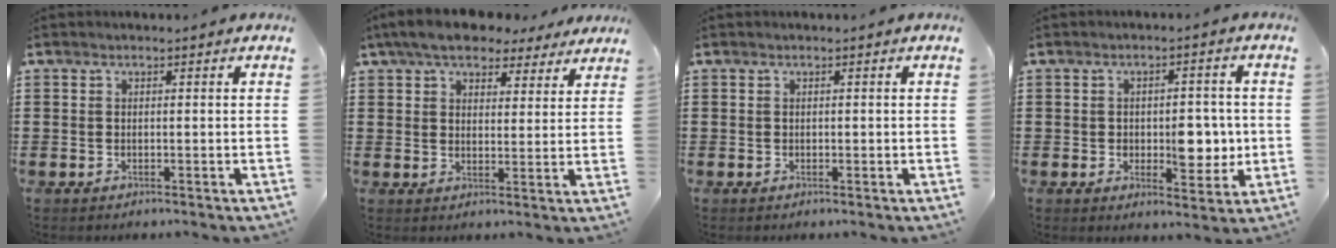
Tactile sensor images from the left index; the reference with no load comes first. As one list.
[{"total": 7.2, "force": [6.2, 2.5, 2.8], "torque": [-0.077, -0.003, 0.117]}, {"total": 0.0}, {"total": 6.6, "force": [-0.5, 3.7, 5.5], "torque": [-0.070, -0.005, -0.016]}]